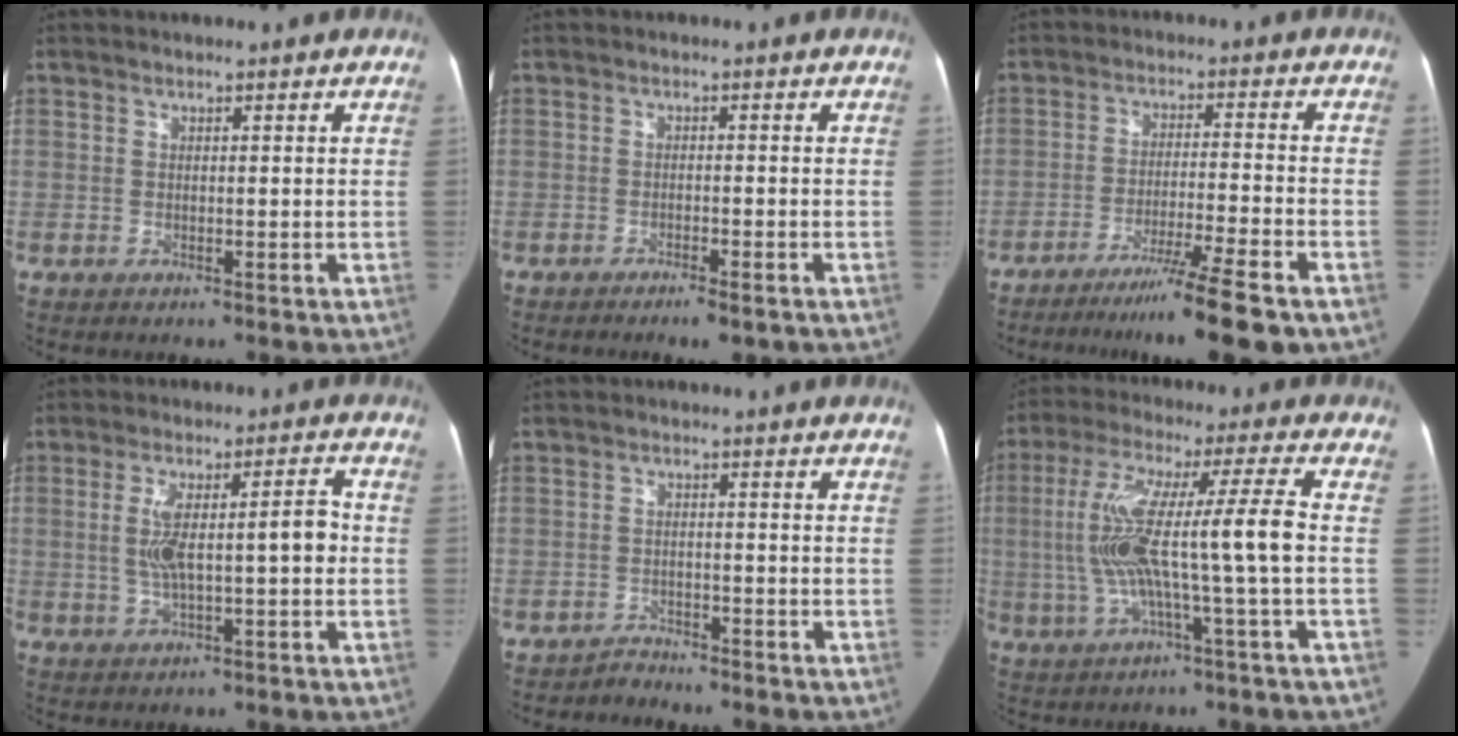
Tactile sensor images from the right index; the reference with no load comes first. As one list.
[{"total": 3.3, "force": [-2.4, 0.5, 2.1], "torque": [-0.027, -0.004, -0.033]}, {"total": 11.6, "force": [-8.8, -1.6, 7.4], "torque": [-0.112, -0.030, -0.138]}, {"total": 8.8, "force": [-0.1, 2.2, 8.5], "torque": [-0.154, 0.023, 0.003]}, {"total": 2.3, "force": [-2.0, 0.7, -1.0], "torque": [0.022, -0.002, -0.034]}, {"total": 13.7, "force": [-1.0, -0.6, 13.6], "torque": [-0.265, 0.024, -0.021]}]